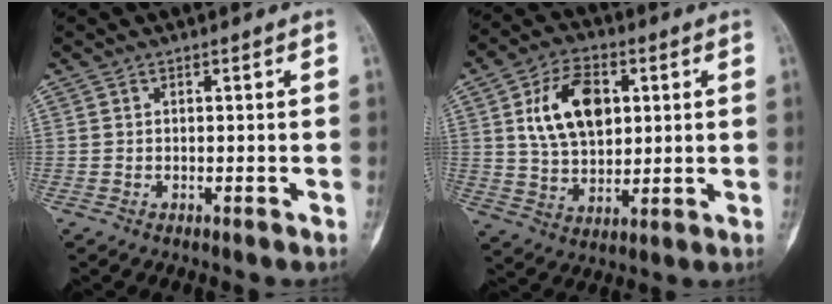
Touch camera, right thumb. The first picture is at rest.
{"total": 13.5, "force": [3.5, 8.5, 9.9], "torque": [-0.149, -0.006, 0.065]}